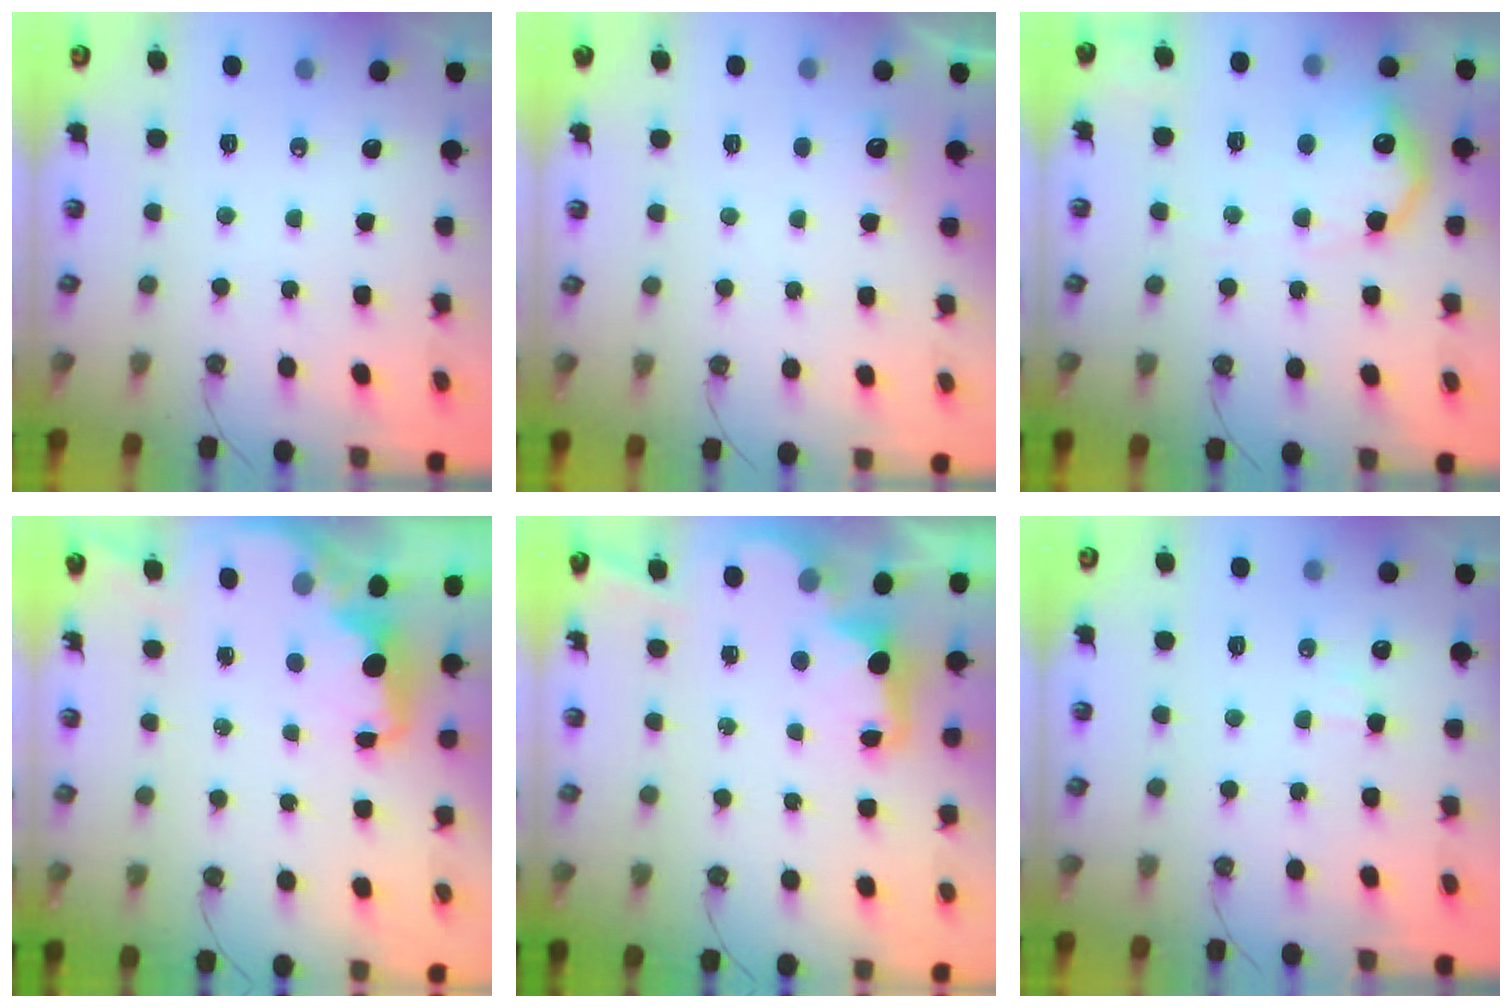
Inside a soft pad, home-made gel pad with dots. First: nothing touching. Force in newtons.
{"total": 2.9, "press": 2.7, "slide": 0.9}
{"total": 15.4, "press": 15.4, "slide": 0.9}
{"total": 2.3, "press": 2.1, "slide": 0.8}
{"total": 2.7, "press": 2.5, "slide": 0.8}
{"total": 3.3, "press": 3.1, "slide": 1.0}